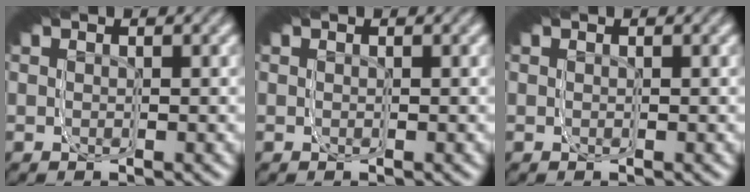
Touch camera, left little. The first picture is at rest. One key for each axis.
{"total": 0.0}
{"total": 0.0}